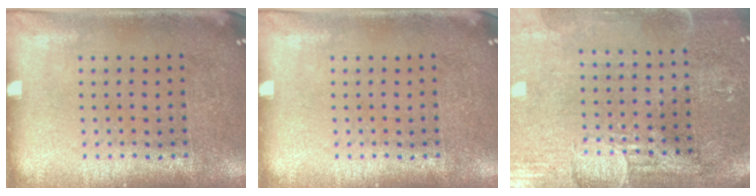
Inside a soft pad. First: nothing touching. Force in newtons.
{"total": 0.0}
{"total": 4.0, "press": 3.5, "slide": 1.9}